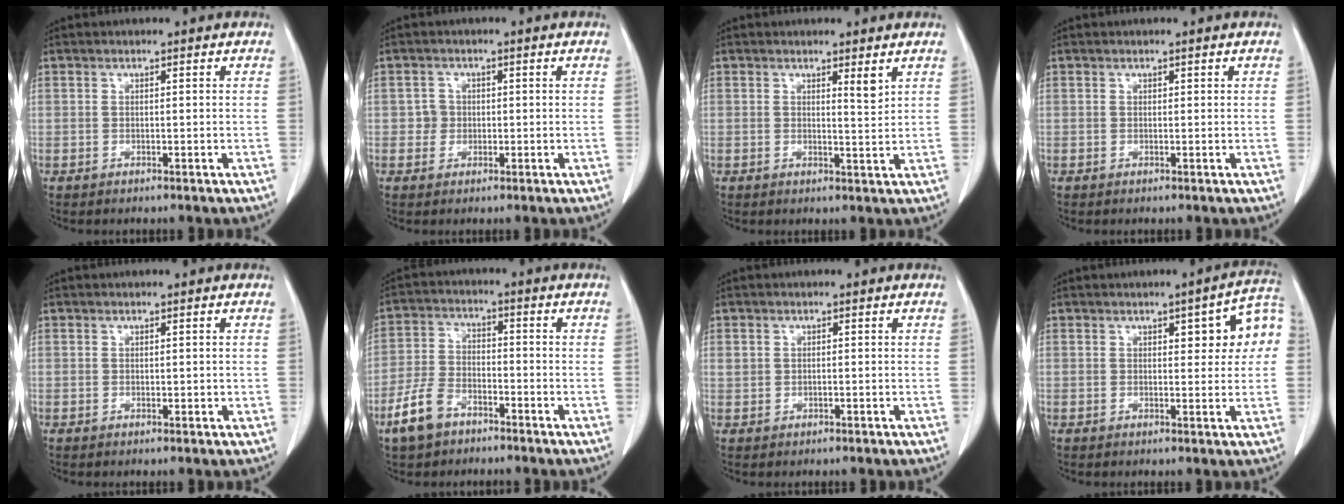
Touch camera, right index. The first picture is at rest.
{"total": 2.0, "force": [-0.1, 2.0, 0.2], "torque": [0.004, 0.007, -0.005]}
{"total": 2.2, "force": [1.4, 0.1, 1.7], "torque": [-0.029, -0.009, 0.023]}
{"total": 0.0}
{"total": 0.8, "force": [0.1, 0.5, 0.6], "torque": [-0.008, -0.002, 0.005]}
{"total": 7.4, "force": [-4.8, 4.0, 3.9], "torque": [-0.099, 0.003, -0.092]}
{"total": 1.1, "force": [0.3, 1.0, 0.5], "torque": [-0.010, 0.012, 0.010]}
{"total": 7.7, "force": [1.8, 2.1, 7.2], "torque": [-0.084, 0.022, 0.019]}